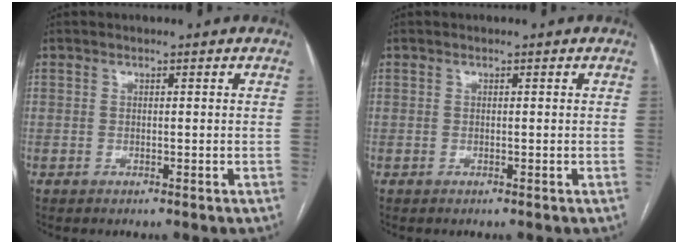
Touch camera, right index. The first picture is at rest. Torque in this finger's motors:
{"motor_torque": [-0.07, 0.09, 0.00, 0.00]}